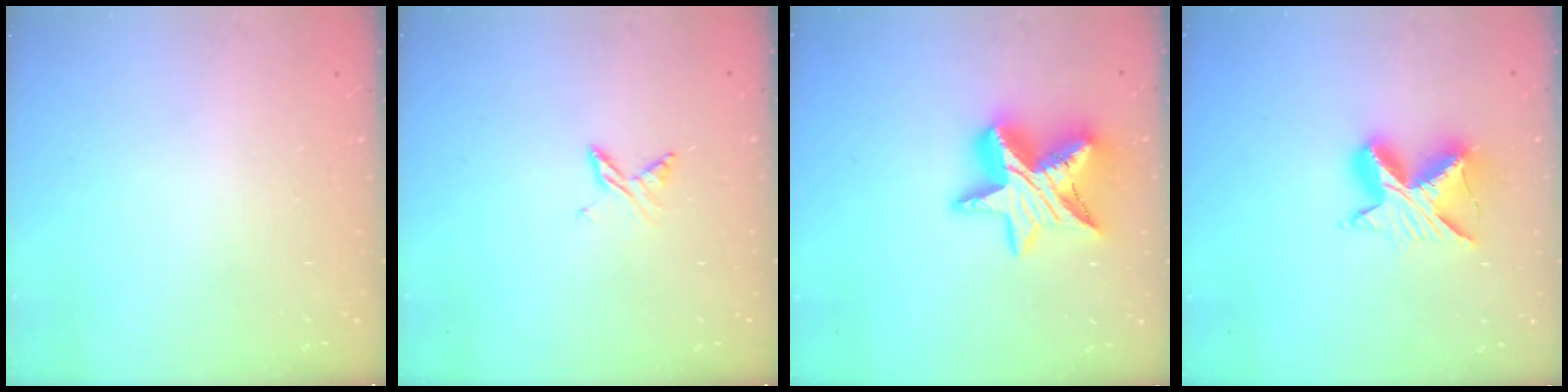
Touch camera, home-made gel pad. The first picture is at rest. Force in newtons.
{"total": 4.6, "press": 4.6, "slide": 0.5}
{"total": 16.5, "press": 16.4, "slide": 1.2}
{"total": 10.8, "press": 10.7, "slide": 0.7}